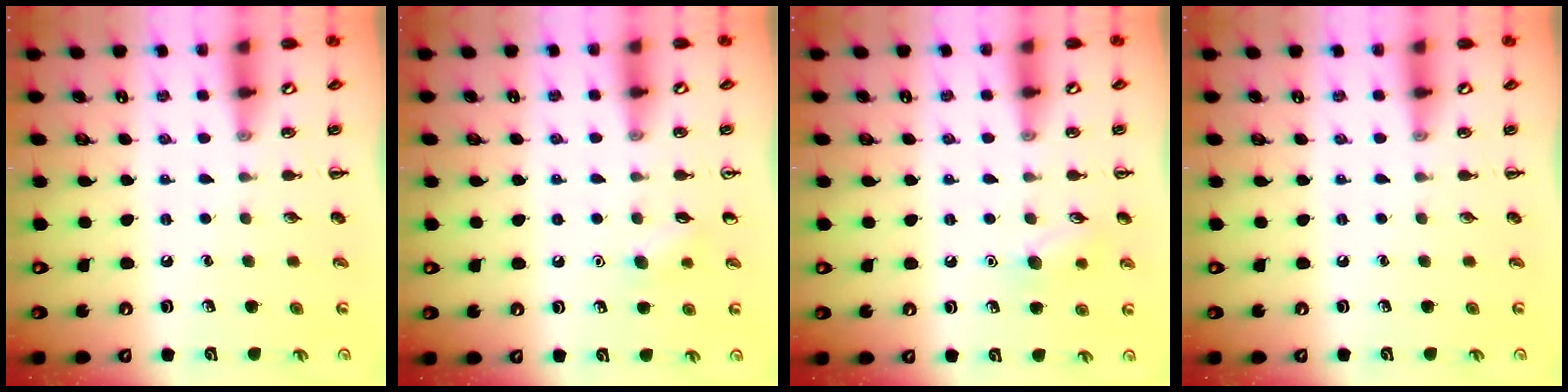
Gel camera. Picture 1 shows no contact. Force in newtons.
{"total": 5.4, "press": 5.2, "slide": 1.5}
{"total": 8.5, "press": 8.3, "slide": 2.0}
{"total": 0.0}